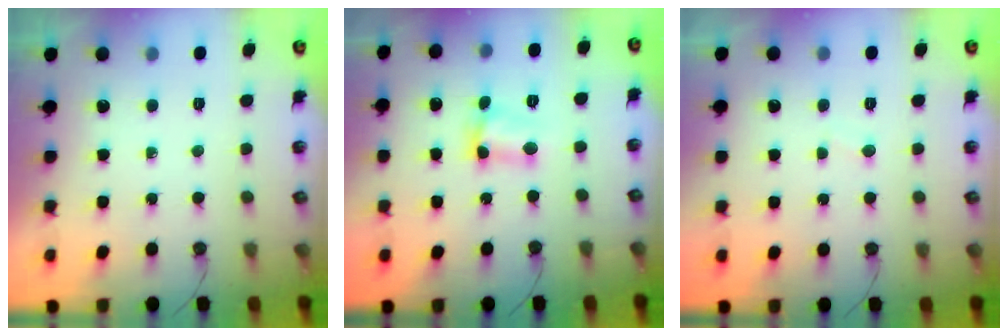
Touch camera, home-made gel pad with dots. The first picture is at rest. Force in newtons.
{"total": 4.1, "press": 3.9, "slide": 1.1}
{"total": 1.8, "press": 1.8, "slide": 0.2}